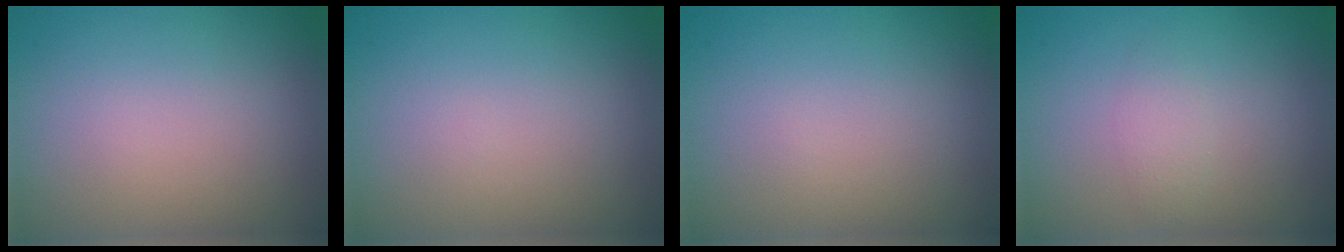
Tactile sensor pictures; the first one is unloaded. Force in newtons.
{"total": 0.0}
{"total": 0.0}
{"total": 1.4, "press": 1.4, "slide": 0.0}